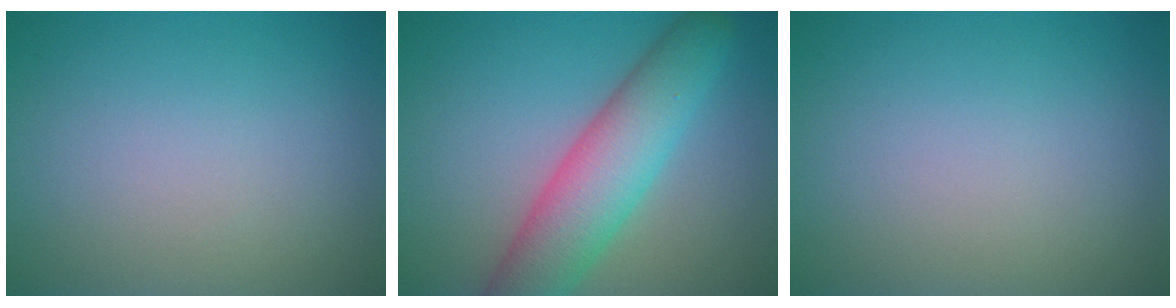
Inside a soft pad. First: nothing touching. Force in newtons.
{"total": 7.3, "press": 7.3, "slide": 0.3}
{"total": 0.0}